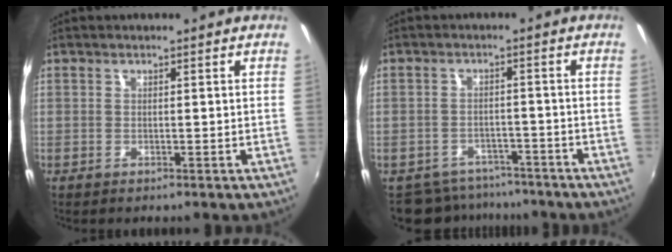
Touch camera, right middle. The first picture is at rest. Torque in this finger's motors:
{"motor_torque": [-0.44, -0.18, -0.01, -0.03]}